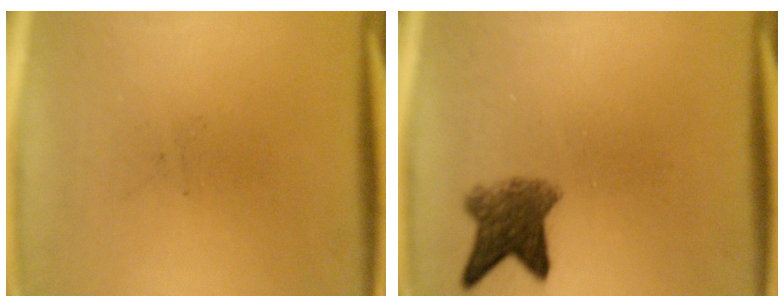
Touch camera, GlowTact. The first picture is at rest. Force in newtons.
{"total": 5.3}